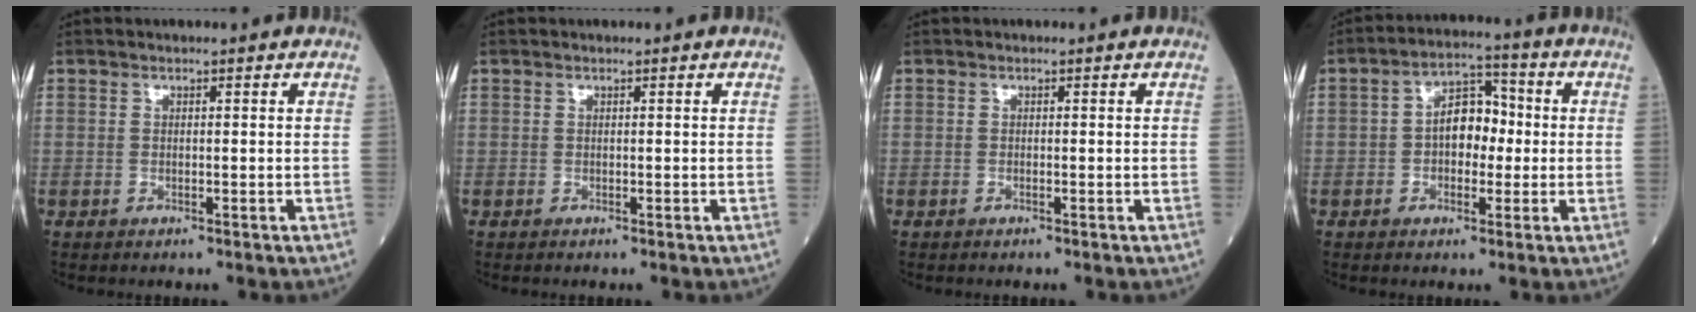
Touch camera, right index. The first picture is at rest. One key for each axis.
{"total": 0.0}
{"total": 0.0}
{"total": 7.1, "fx": -0.1, "fy": 4.1, "fz": 5.7, "tx": -0.096, "ty": 0.030, "tz": -0.005}